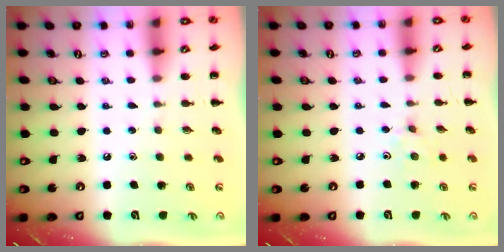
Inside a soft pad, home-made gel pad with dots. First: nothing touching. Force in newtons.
{"total": 2.5, "press": 2.4, "slide": 0.9}